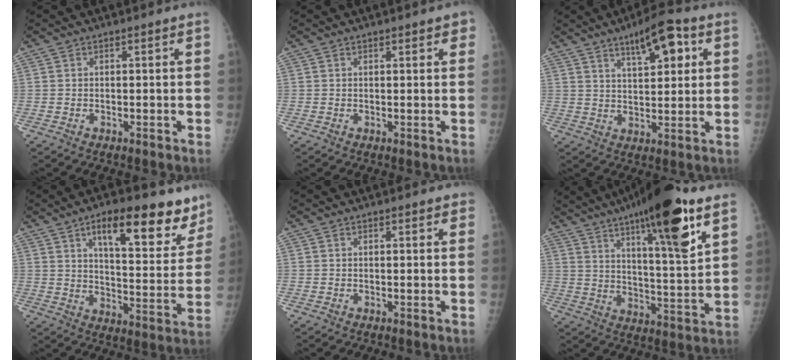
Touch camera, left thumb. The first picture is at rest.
{"total": 2.1, "force": [1.2, 0.8, 1.4], "torque": [-0.008, -0.001, 0.013]}
{"total": 10.0, "force": [4.8, 3.6, 8.0], "torque": [-0.105, -0.015, 0.073]}
{"total": 18.6, "force": [11.5, 6.9, 12.8], "torque": [-0.123, -0.056, 0.169]}
{"total": 1.1, "force": [0.8, 0.5, 0.6], "torque": [-0.003, -0.002, 0.007]}
{"total": 21.3, "force": [12.2, 4.0, 17.0], "torque": [-0.250, -0.050, 0.191]}